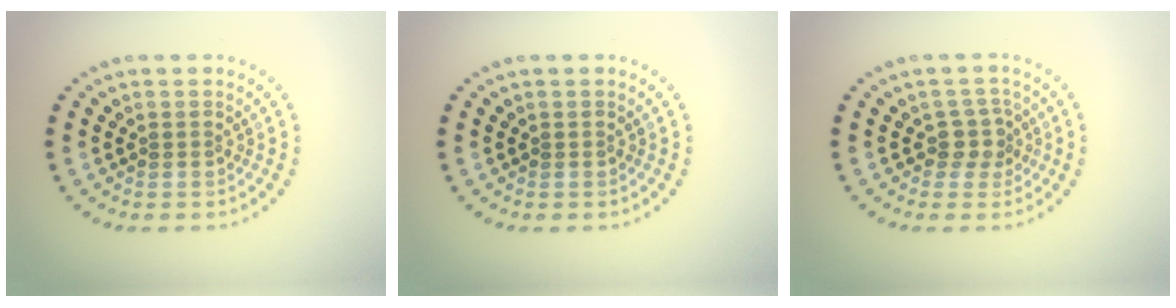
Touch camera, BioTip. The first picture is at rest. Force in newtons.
{"total": 0.0}
{"total": 2.0, "press": 1.6, "slide": 1.2}